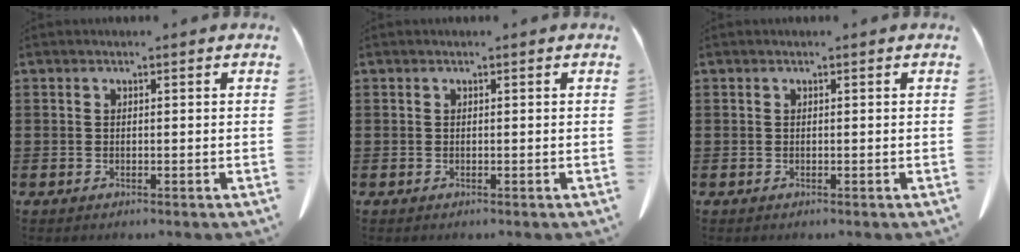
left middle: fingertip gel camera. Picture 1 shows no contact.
{"total": 0.0}
{"total": 0.0}